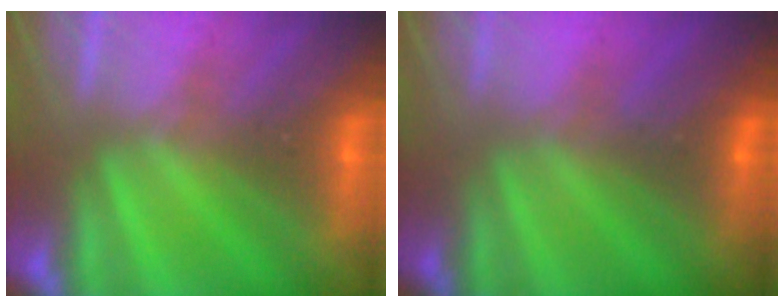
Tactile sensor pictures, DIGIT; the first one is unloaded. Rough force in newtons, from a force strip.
{"total": 3.9}